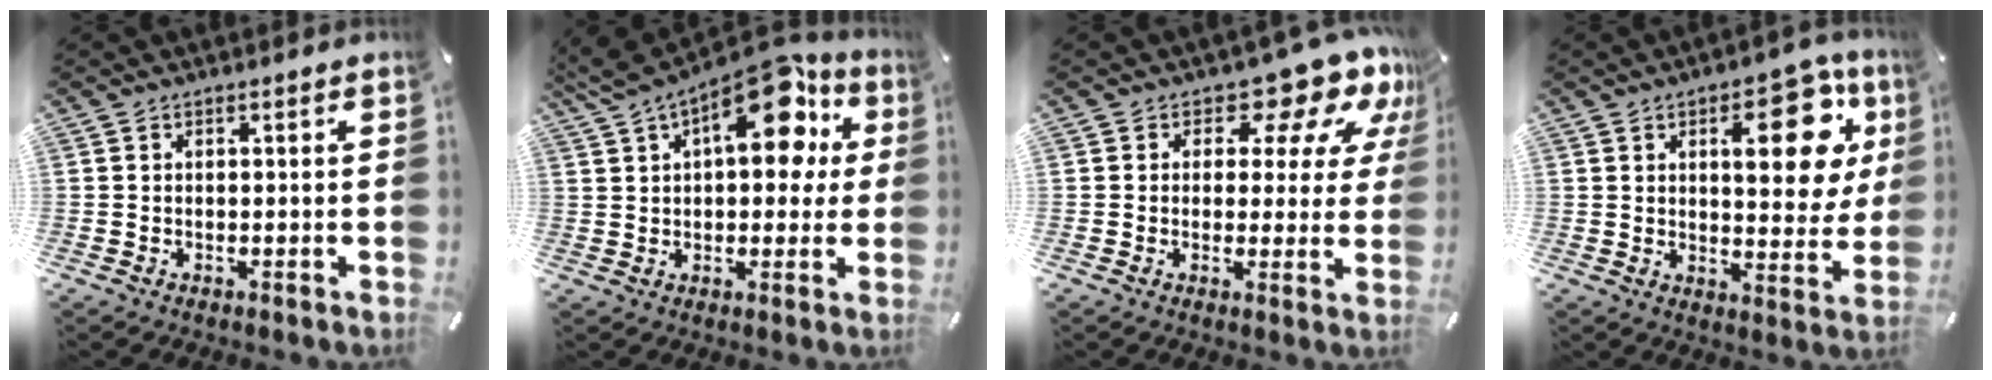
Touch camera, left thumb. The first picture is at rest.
{"total": 18.2, "force": [8.5, 9.5, 12.9], "torque": [-0.182, -0.040, 0.140]}
{"total": 13.2, "force": [7.8, 6.6, 8.3], "torque": [-0.104, -0.055, 0.127]}
{"total": 18.5, "force": [6.8, 8.4, 15.0], "torque": [-0.186, -0.025, 0.100]}